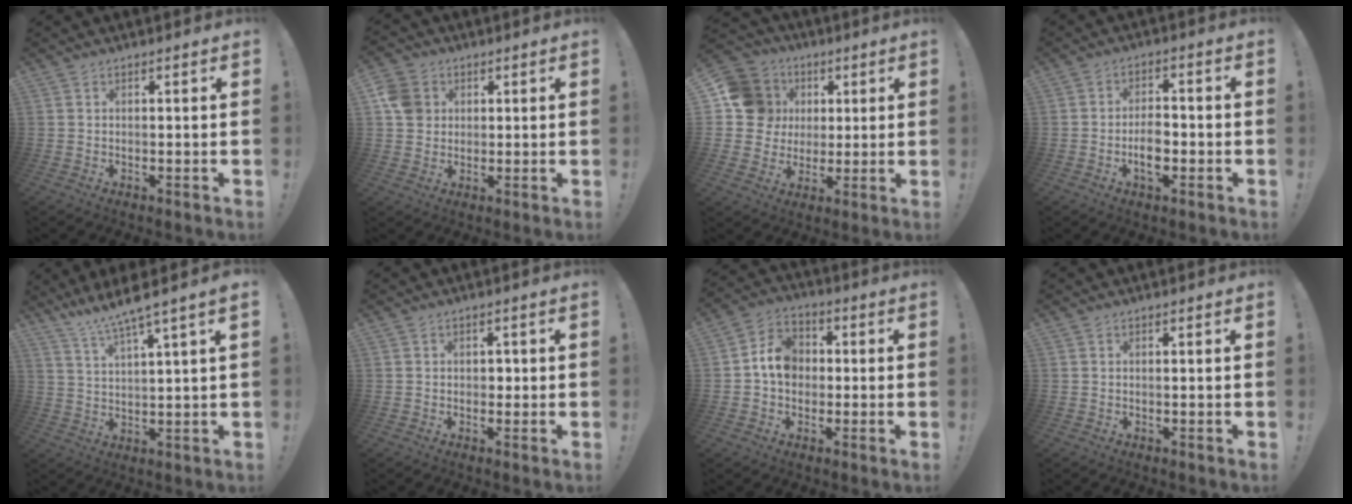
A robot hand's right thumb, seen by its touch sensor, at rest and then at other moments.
{"total": 7.2, "force": [1.8, 6.4, 2.8], "torque": [-0.038, 0.002, 0.037]}
{"total": 14.7, "force": [3.5, 13.2, 5.2], "torque": [-0.074, -0.001, 0.086]}
{"total": 6.4, "force": [-2.3, 3.6, 4.8], "torque": [-0.080, 0.005, -0.042]}
{"total": 8.2, "force": [6.7, -0.8, 4.6], "torque": [-0.093, -0.043, 0.113]}
{"total": 1.8, "force": [-0.1, 1.6, 0.7], "torque": [-0.006, 0.002, -0.005]}
{"total": 9.7, "force": [0.1, 8.1, 5.3], "torque": [-0.069, 0.020, 0.009]}
{"total": 0.0}